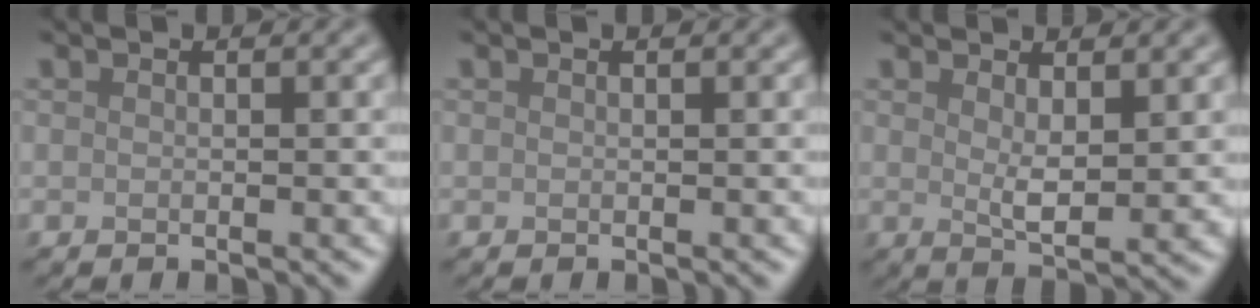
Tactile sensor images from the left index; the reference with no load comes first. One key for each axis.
{"total": 0.0}
{"total": 2.7, "fx": 1.2, "fy": 0.7, "fz": 2.3, "tx": -0.042, "ty": -0.012, "tz": 0.024}